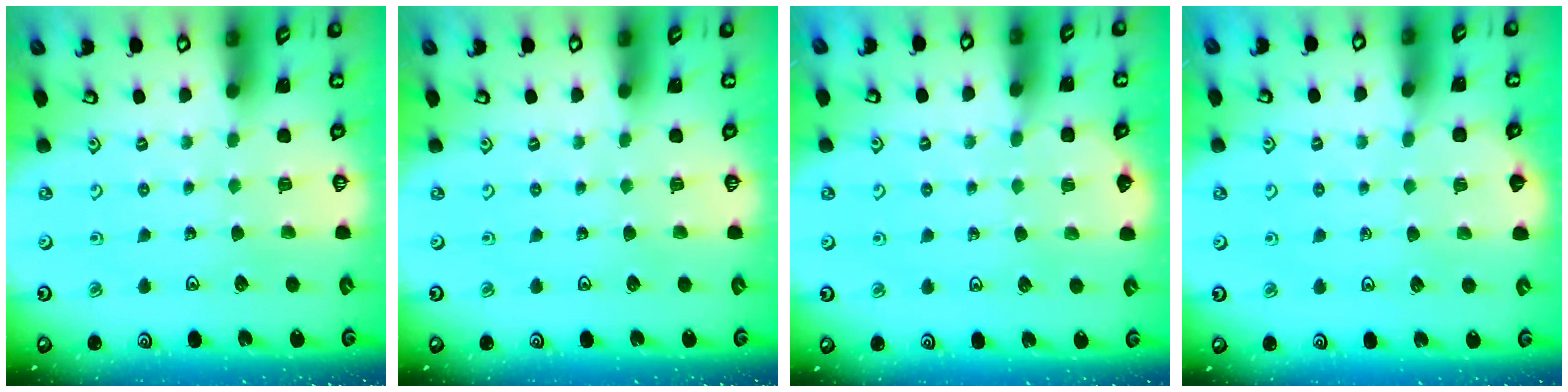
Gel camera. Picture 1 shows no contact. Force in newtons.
{"total": 0.0}
{"total": 6.2, "press": 6.2, "slide": 0.7}
{"total": 1.5, "press": 1.5, "slide": 0.3}